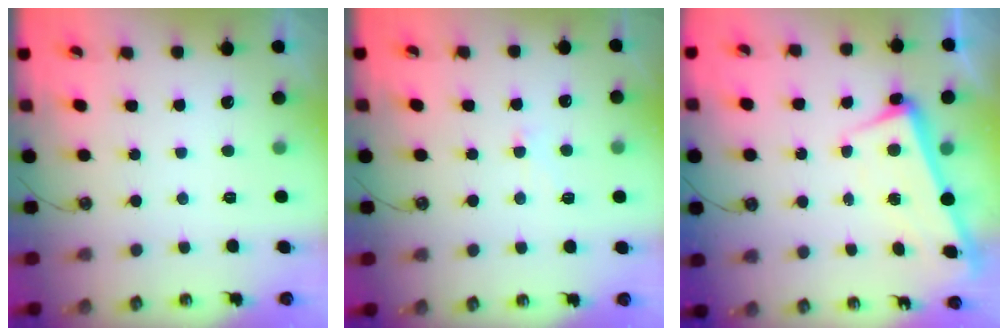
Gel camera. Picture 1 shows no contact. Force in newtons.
{"total": 1.3, "press": 1.2, "slide": 0.6}
{"total": 2.1, "press": 2.0, "slide": 0.9}